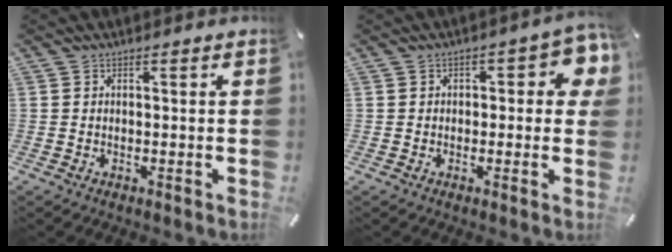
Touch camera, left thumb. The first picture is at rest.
{"total": 6.2, "force": [0.9, 3.4, 5.2], "torque": [-0.057, 0.001, 0.008]}